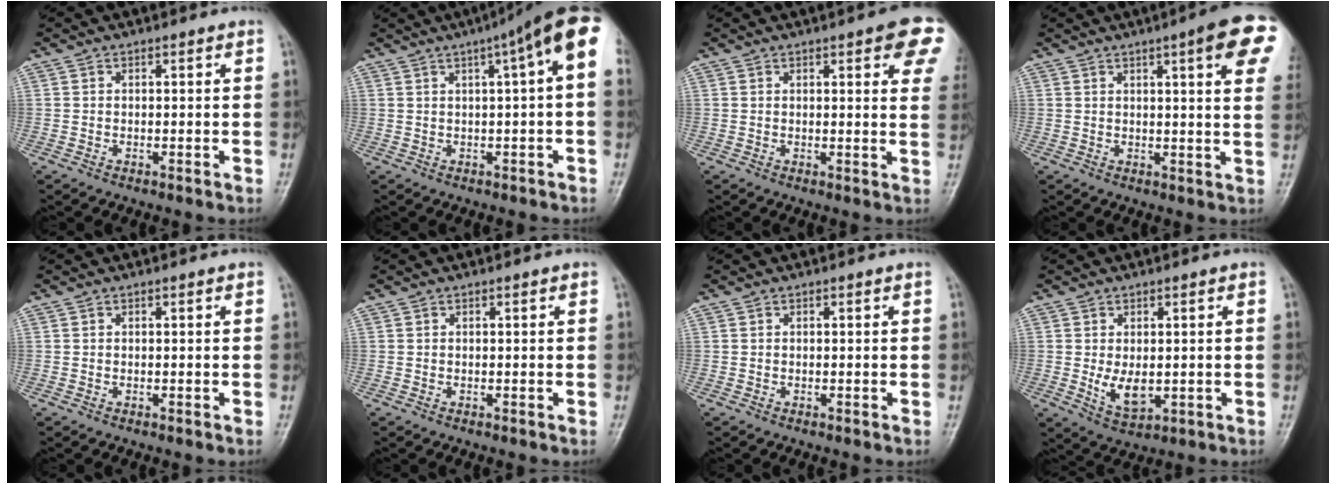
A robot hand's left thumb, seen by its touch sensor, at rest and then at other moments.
{"total": 11.6, "force": [3.4, 2.2, 10.9], "torque": [-0.142, 0.031, 0.034]}
{"total": 10.1, "force": [4.5, 2.8, 8.6], "torque": [-0.073, -0.011, 0.046]}
{"total": 12.5, "force": [5.4, 2.1, 11.1], "torque": [-0.118, -0.012, 0.060]}
{"total": 0.0}
{"total": 0.0}
{"total": 0.0}
{"total": 5.4, "force": [-0.3, 3.2, 4.3], "torque": [-0.062, -0.014, 0.009]}